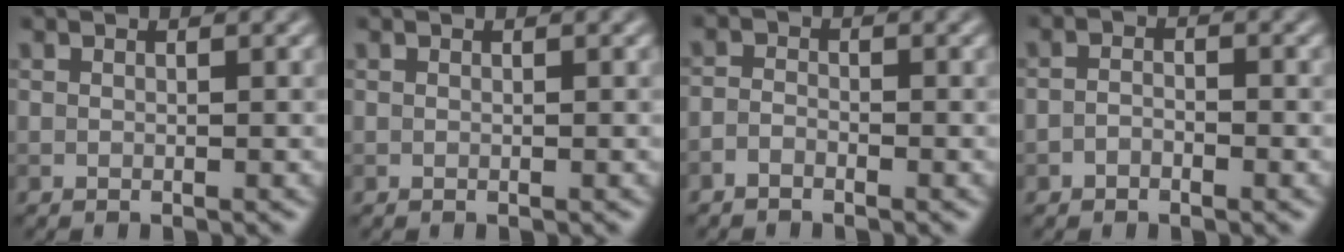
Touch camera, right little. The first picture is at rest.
{"total": 0.0}
{"total": 1.2, "force": [-1.0, 0.5, 0.5], "torque": [-0.008, 0.002, -0.024]}
{"total": 1.4, "force": [-0.7, 0.8, 0.9], "torque": [-0.018, 0.002, -0.017]}